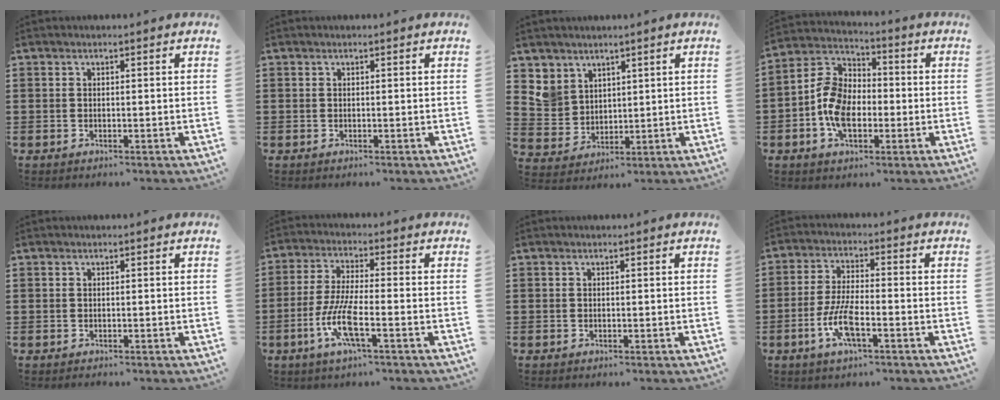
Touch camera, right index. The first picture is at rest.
{"total": 0.0}
{"total": 5.1, "force": [3.2, 4.0, 0.5], "torque": [-0.036, 0.004, 0.064]}
{"total": 9.7, "force": [-2.0, 6.6, 6.9], "torque": [-0.175, 0.009, -0.045]}
{"total": 0.0}
{"total": 8.1, "force": [-3.3, 1.7, 7.2], "torque": [-0.166, -0.017, -0.069]}
{"total": 0.0}
{"total": 7.1, "force": [-2.8, 2.1, 6.1], "torque": [-0.141, -0.012, -0.058]}